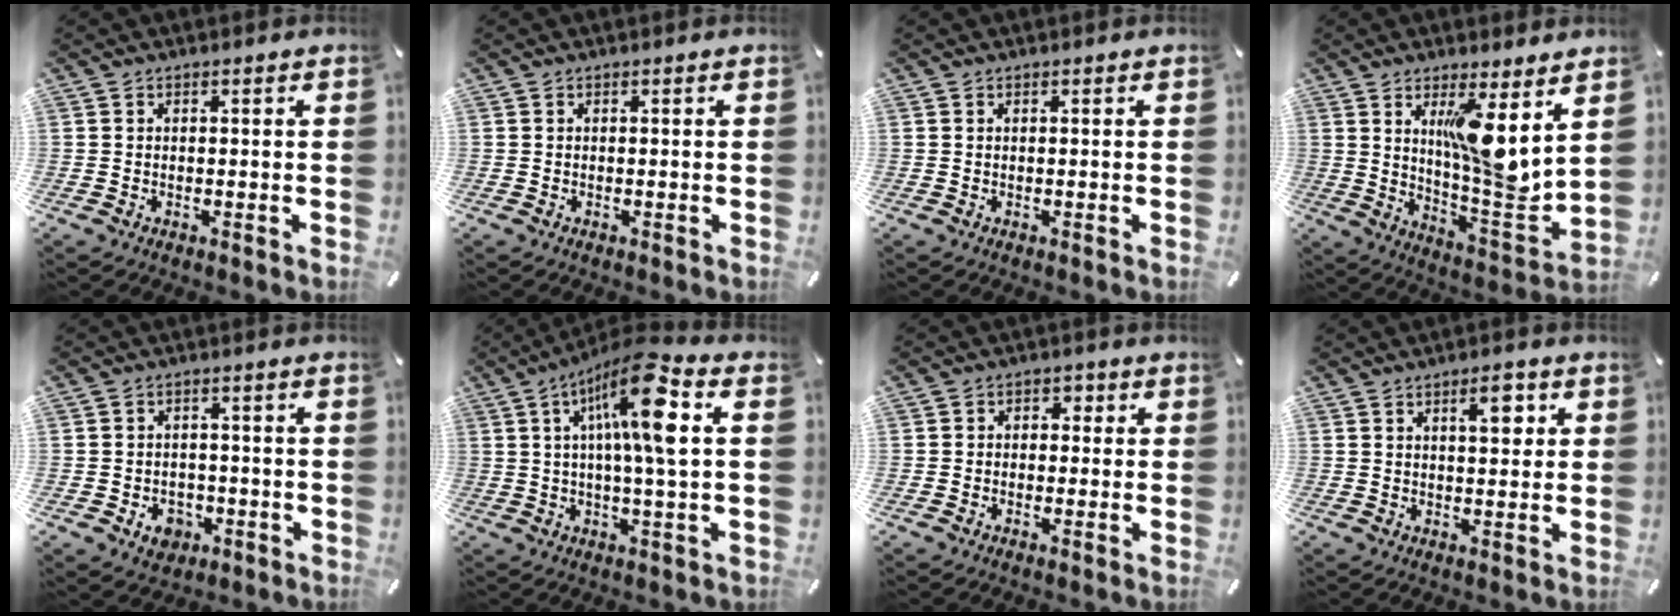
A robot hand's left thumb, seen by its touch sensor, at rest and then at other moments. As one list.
[{"total": 0.0}, {"total": 0.0}, {"total": 12.8, "force": [5.4, 3.2, 11.1], "torque": [-0.165, -0.049, 0.090]}, {"total": 5.5, "force": [-2.3, 4.5, 2.1], "torque": [-0.030, 0.012, -0.041]}, {"total": 15.7, "force": [4.7, 3.2, 14.7], "torque": [-0.264, -0.001, 0.070]}, {"total": 2.6, "force": [-1.2, 2.2, 0.9], "torque": [-0.015, 0.015, -0.026]}, {"total": 5.8, "force": [2.2, 2.5, 4.7], "torque": [-0.060, -0.008, 0.026]}]